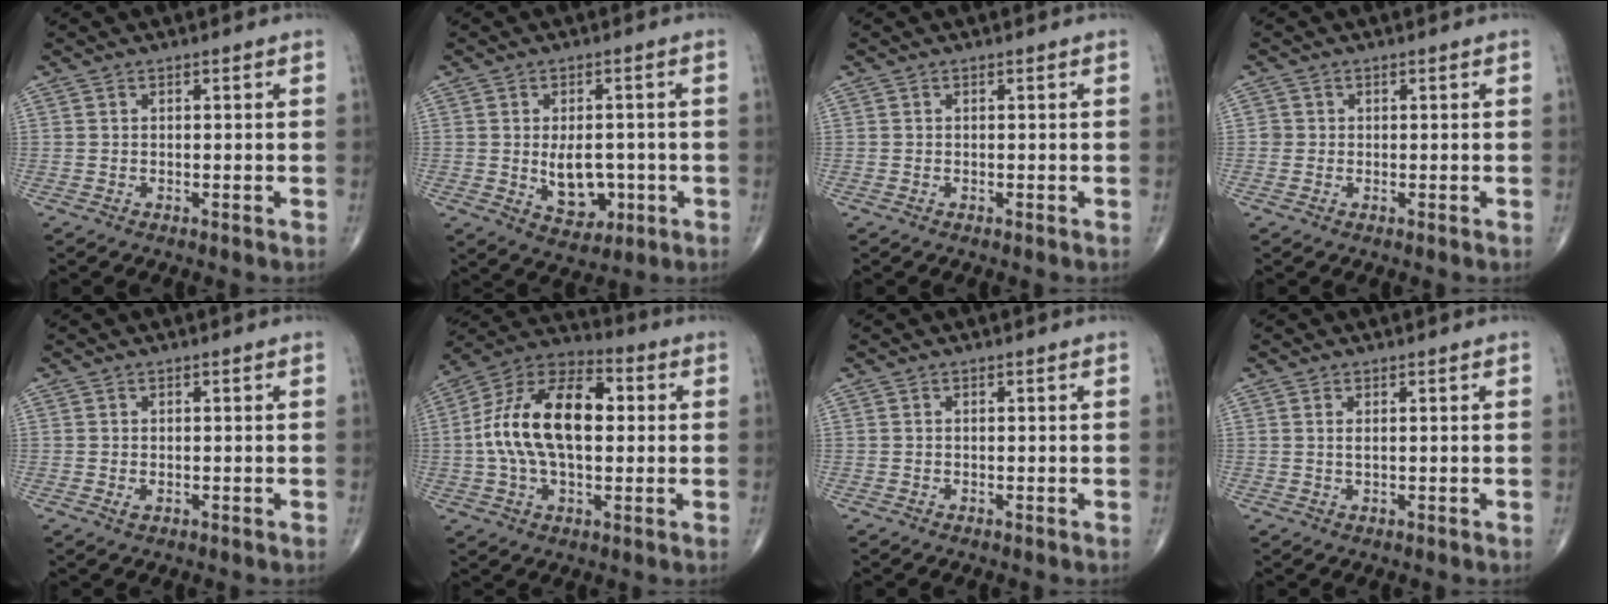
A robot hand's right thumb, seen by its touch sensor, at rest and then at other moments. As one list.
[{"total": 7.9, "force": [-1.0, 5.1, 5.9], "torque": [-0.065, -0.003, -0.001]}, {"total": 0.0}, {"total": 1.3, "force": [-0.1, 1.3, 0.1], "torque": [0.006, 0.004, -0.003]}, {"total": 1.0, "force": [-0.2, 0.6, 0.7], "torque": [-0.014, 0.000, -0.002]}, {"total": 19.1, "force": [1.5, 10.5, 15.9], "torque": [-0.284, 0.029, 0.018]}, {"total": 0.0}, {"total": 1.1, "force": [0.3, 0.3, 1.0], "torque": [-0.023, 0.000, 0.008]}]